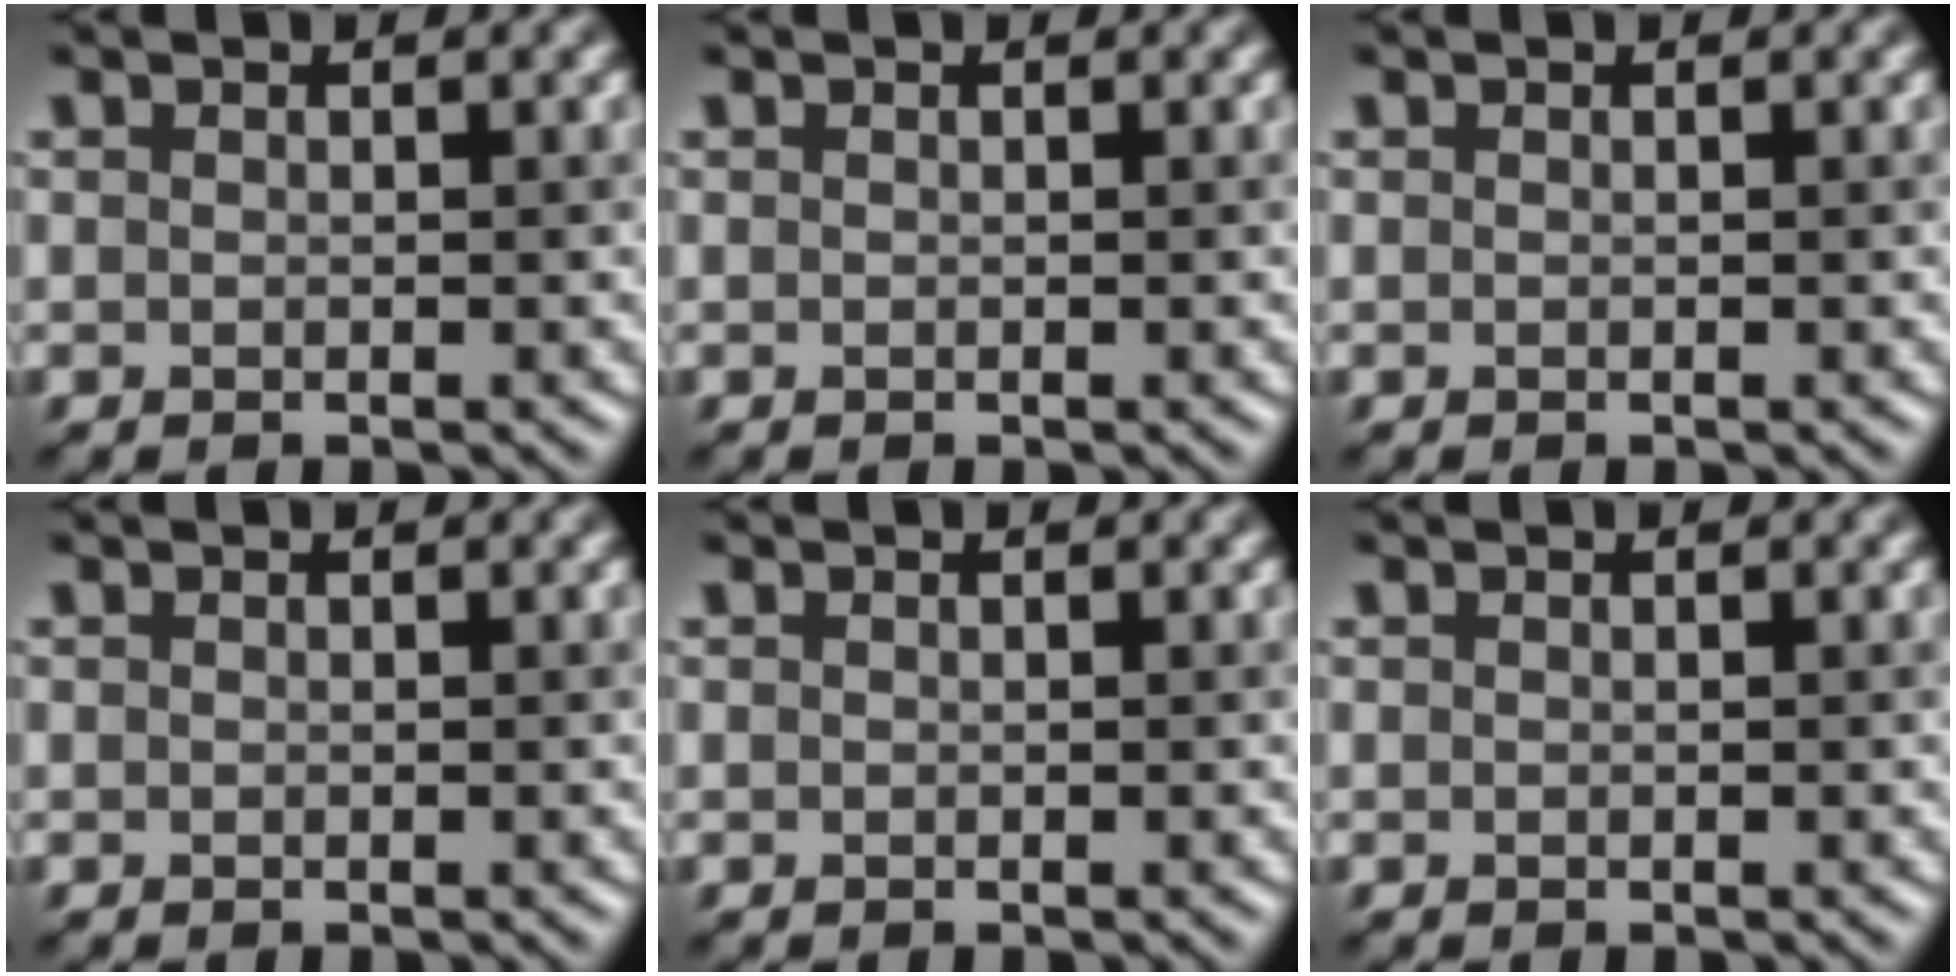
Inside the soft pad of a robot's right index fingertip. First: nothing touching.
{"total": 0.0}
{"total": 0.0}
{"total": 0.0}
{"total": 0.0}
{"total": 0.0}